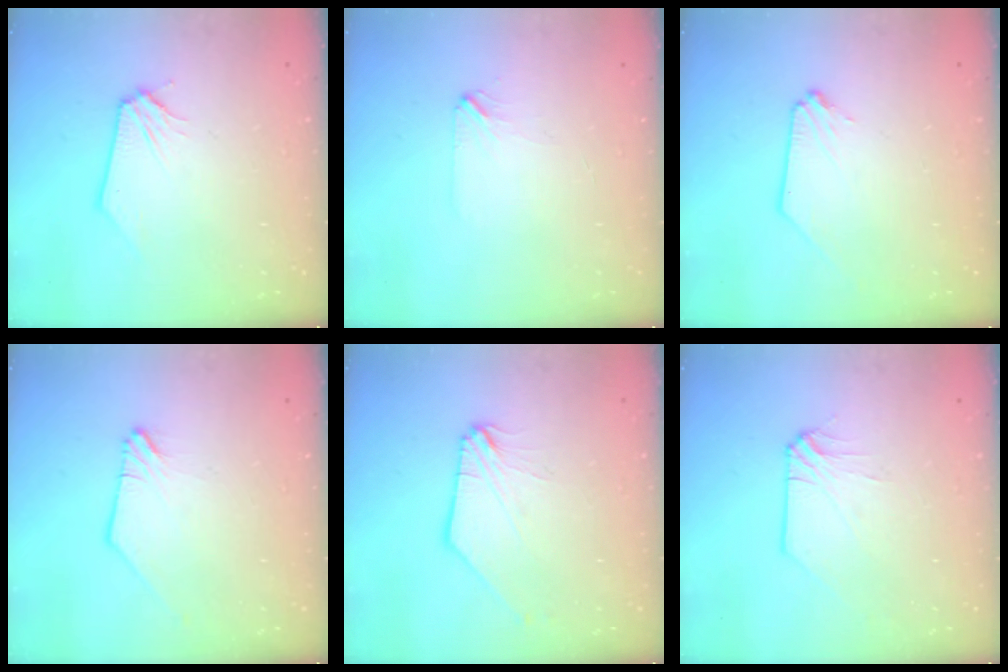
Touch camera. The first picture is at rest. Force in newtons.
{"total": 1.9, "press": 1.8, "slide": 0.3}
{"total": 0.0}
{"total": 0.0}
{"total": 1.9, "press": 1.9, "slide": 0.5}
{"total": 0.0}